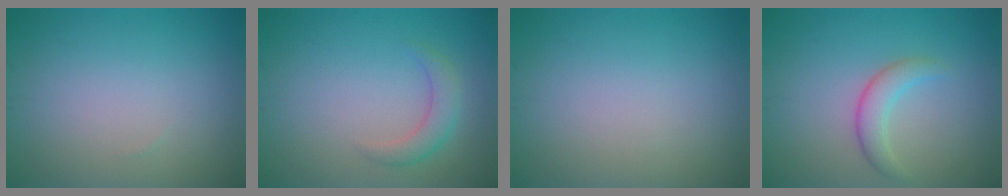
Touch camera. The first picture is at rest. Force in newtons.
{"total": 2.3, "press": 2.3, "slide": 0.1}
{"total": 0.0}
{"total": 2.4, "press": 2.4, "slide": 0.1}